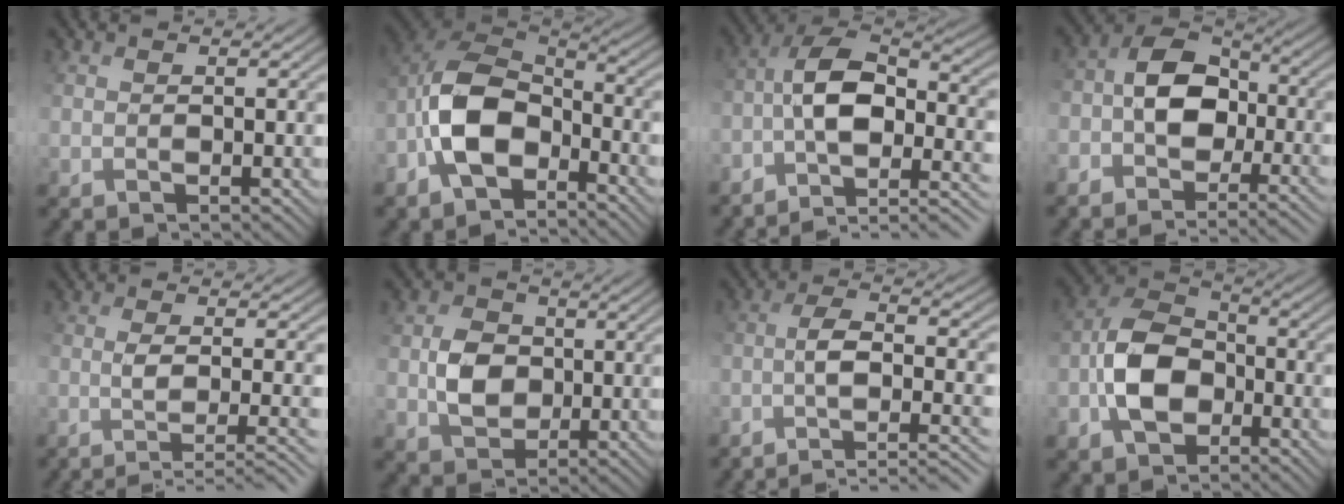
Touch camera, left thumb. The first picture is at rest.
{"total": 11.1, "force": [-4.7, 6.1, 8.0], "torque": [-0.173, 0.003, -0.112]}
{"total": 12.7, "force": [-4.8, 5.7, 10.2], "torque": [-0.201, -0.002, -0.091]}
{"total": 8.7, "force": [-3.5, 5.2, 6.0], "torque": [-0.115, -0.002, -0.077]}
{"total": 6.2, "force": [-2.6, 1.8, 5.3], "torque": [-0.081, -0.008, -0.041]}
{"total": 5.1, "force": [-0.3, 4.2, 2.9], "torque": [-0.060, -0.001, -0.008]}
{"total": 9.1, "force": [-4.7, 2.7, 7.3], "torque": [-0.107, 0.005, -0.083]}
{"total": 9.3, "force": [-3.1, 6.1, 6.3], "torque": [-0.136, 0.006, -0.075]}